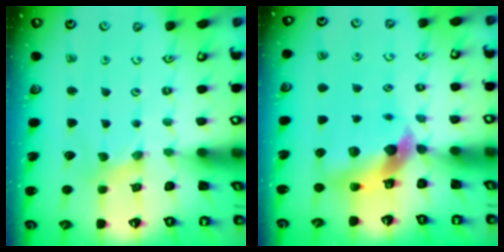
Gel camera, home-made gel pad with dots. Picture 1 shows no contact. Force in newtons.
{"total": 9.0, "press": 8.9, "slide": 1.3}